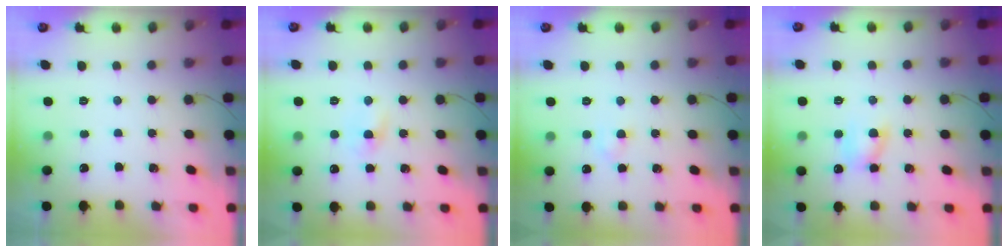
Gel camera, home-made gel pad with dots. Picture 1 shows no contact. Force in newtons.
{"total": 2.0, "press": 1.8, "slide": 1.0}
{"total": 2.5, "press": 2.3, "slide": 1.0}
{"total": 6.4, "press": 6.2, "slide": 1.4}